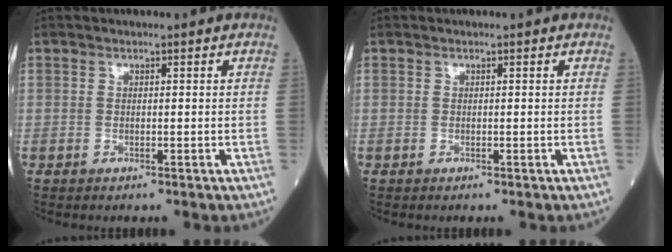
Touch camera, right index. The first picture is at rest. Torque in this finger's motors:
{"motor_torque": [0.00, 0.00, 0.00, 0.00]}